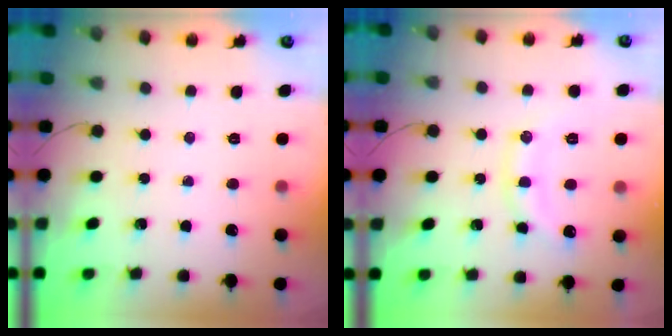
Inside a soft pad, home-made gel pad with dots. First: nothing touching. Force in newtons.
{"total": 11.0, "press": 11.0, "slide": 0.6}